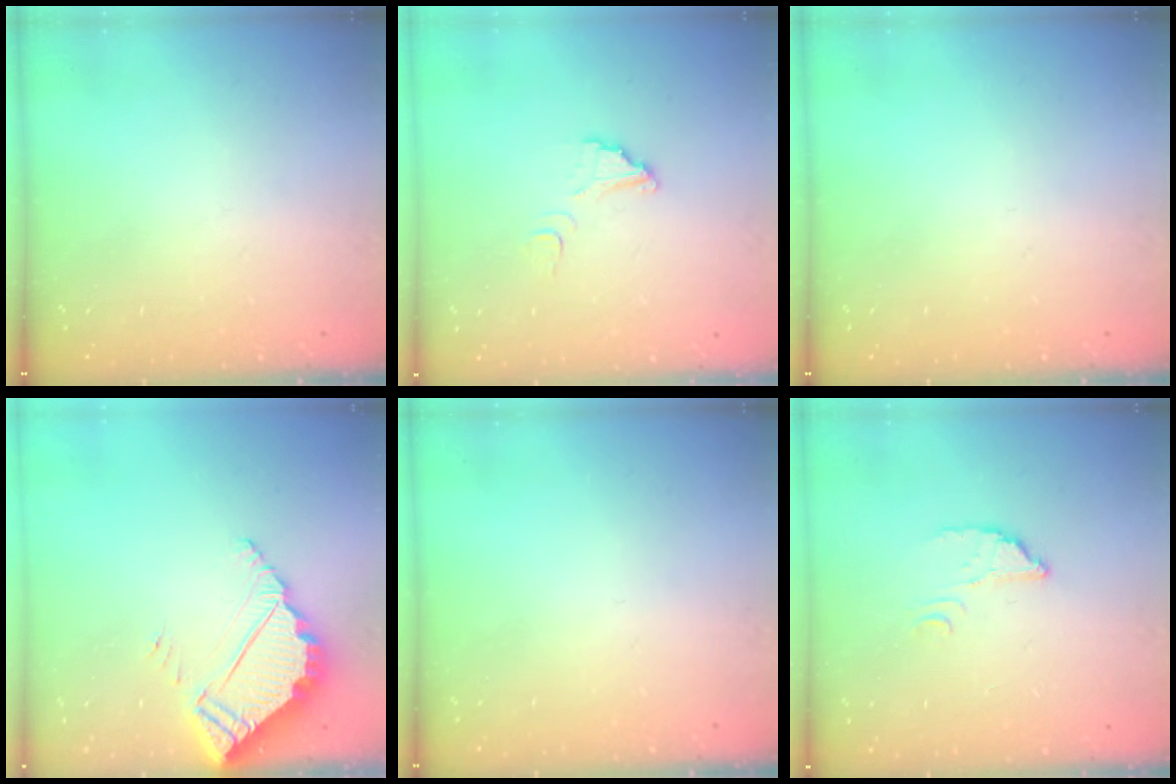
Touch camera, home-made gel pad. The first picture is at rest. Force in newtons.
{"total": 4.1, "press": 4.1, "slide": 0.3}
{"total": 0.0}
{"total": 5.8, "press": 5.8, "slide": 0.1}
{"total": 0.0}
{"total": 3.0, "press": 3.0, "slide": 0.2}